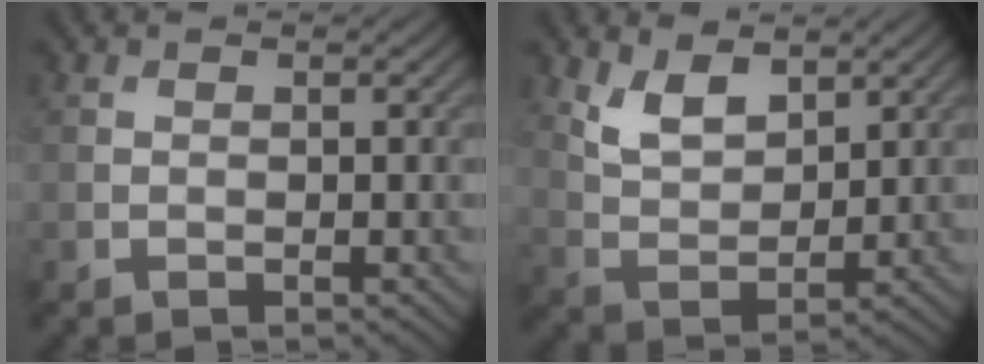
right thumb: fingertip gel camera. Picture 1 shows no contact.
{"total": 5.2, "force": [3.2, 2.6, 3.2], "torque": [-0.075, -0.010, 0.068]}